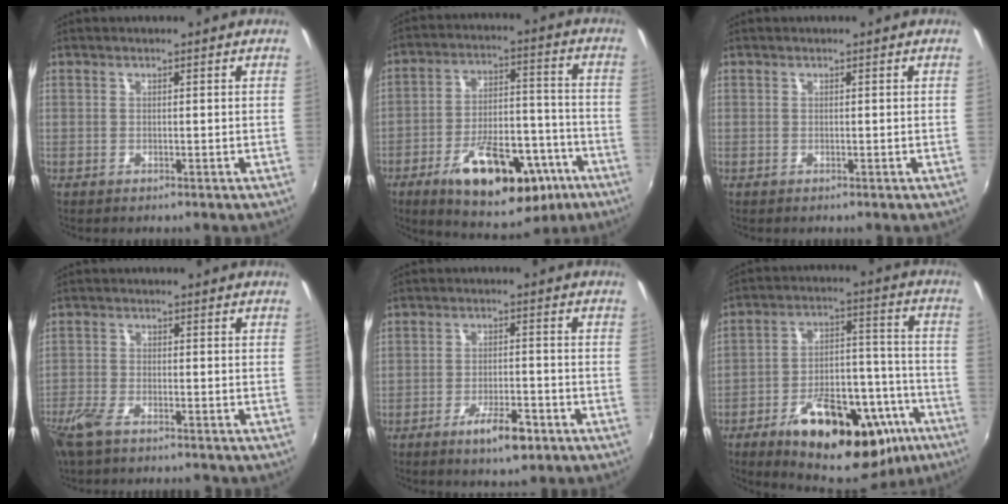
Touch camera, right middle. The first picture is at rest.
{"total": 20.0, "force": [-11.0, 8.9, 14.2], "torque": [-0.233, 0.008, -0.149]}
{"total": 0.0}
{"total": 6.8, "force": [-5.2, 2.3, 3.8], "torque": [-0.102, -0.019, -0.104]}
{"total": 6.2, "force": [-3.7, 1.8, 4.6], "torque": [-0.093, -0.005, -0.055]}
{"total": 24.9, "force": [-14.6, 11.5, 16.6], "torque": [-0.259, 0.016, -0.192]}